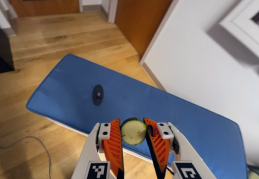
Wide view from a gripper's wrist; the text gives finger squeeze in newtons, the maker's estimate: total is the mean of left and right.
{"total": 8.3, "left": 8.6, "right": 7.9}